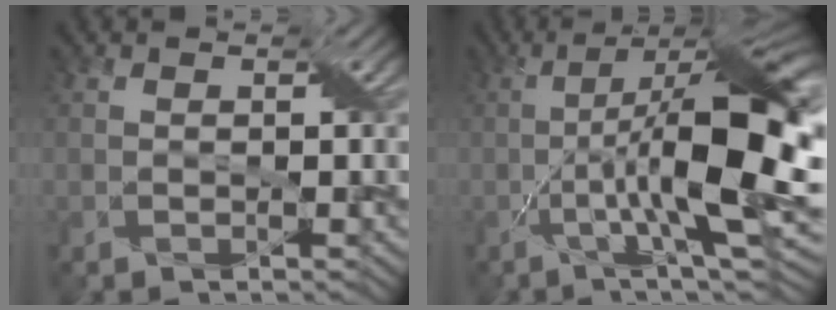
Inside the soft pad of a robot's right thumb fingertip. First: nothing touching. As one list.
[{"total": 16.2, "force": [-1.6, 4.7, 15.4], "torque": [-0.248, 0.007, -0.030]}]